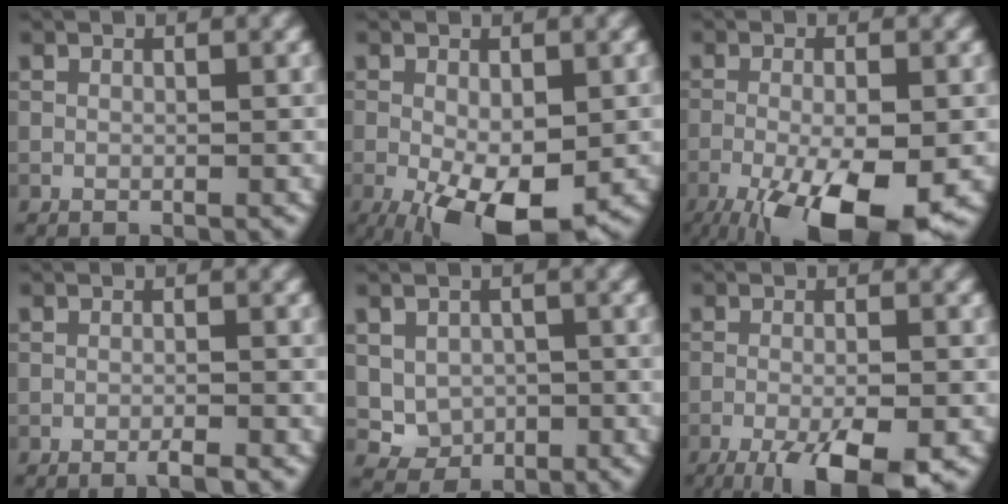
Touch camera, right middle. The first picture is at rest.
{"total": 8.7, "force": [-3.0, 3.7, 7.2], "torque": [-0.133, -0.025, -0.037]}
{"total": 12.2, "force": [-5.8, 3.9, 10.0], "torque": [-0.162, -0.024, -0.096]}
{"total": 1.3, "force": [-0.9, 0.1, 0.9], "torque": [-0.011, -0.001, -0.019]}
{"total": 3.1, "force": [-0.2, 2.7, 1.5], "torque": [-0.025, -0.012, 0.005]}
{"total": 7.7, "force": [-4.5, 1.9, 5.9], "torque": [-0.097, -0.014, -0.075]}